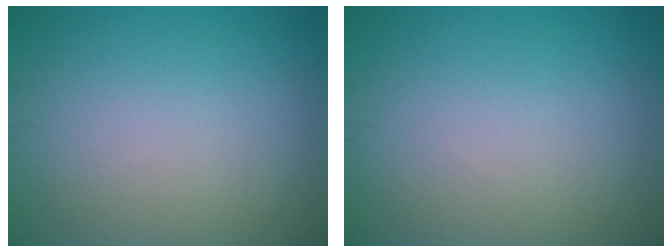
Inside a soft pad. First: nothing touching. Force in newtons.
{"total": 0.0}